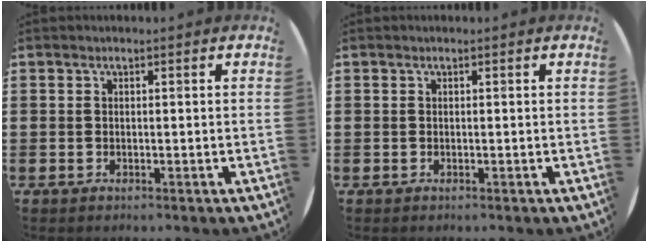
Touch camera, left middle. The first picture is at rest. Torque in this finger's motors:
{"motor_torque": [-0.02, -0.02, 0.00, 0.00]}